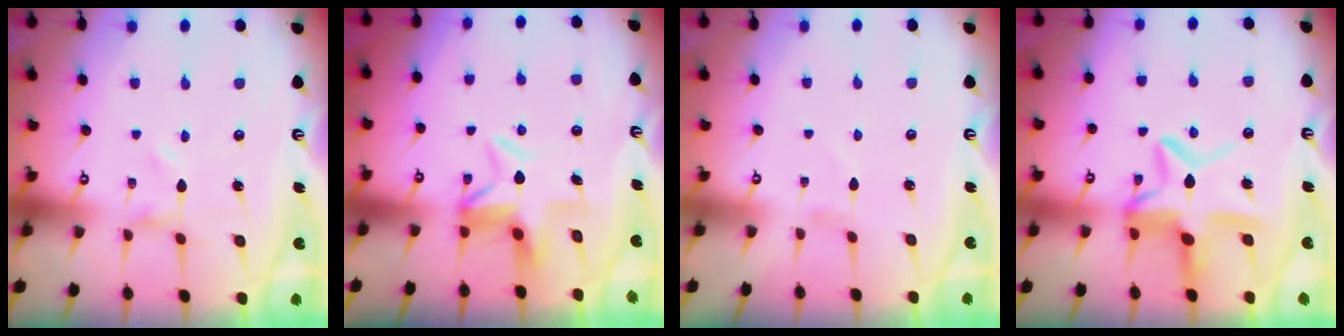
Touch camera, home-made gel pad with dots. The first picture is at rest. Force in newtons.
{"total": 5.8, "press": 5.6, "slide": 1.7}
{"total": 1.1, "press": 1.1, "slide": 0.1}
{"total": 11.9, "press": 11.8, "slide": 1.2}